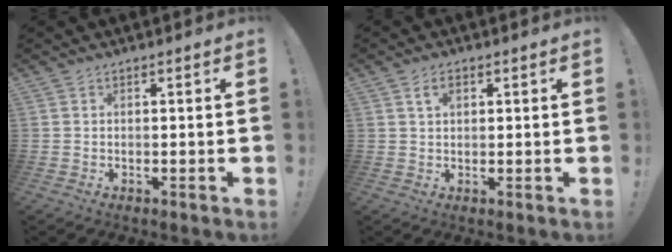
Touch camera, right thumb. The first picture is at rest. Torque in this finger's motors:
{"motor_torque": [0.03, 0.01, 0.02, -0.01, 0.00]}